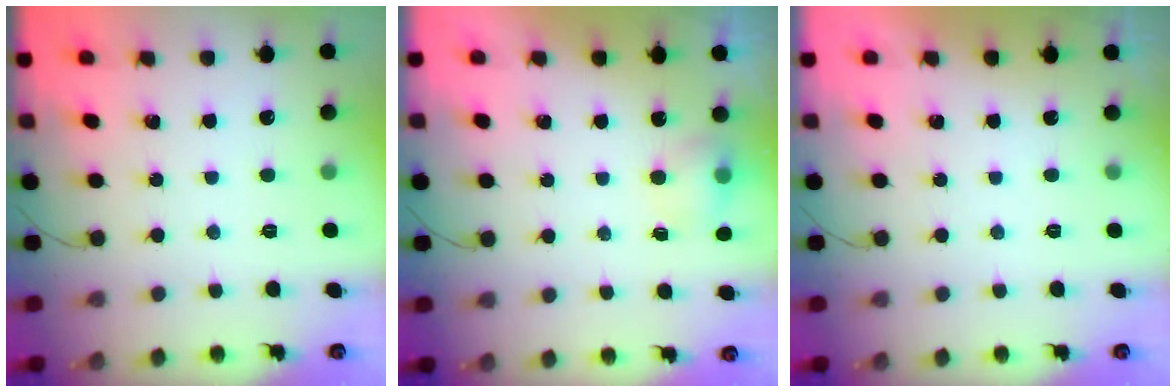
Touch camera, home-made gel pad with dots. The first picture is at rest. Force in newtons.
{"total": 6.5, "press": 4.5, "slide": 4.7}
{"total": 0.0}